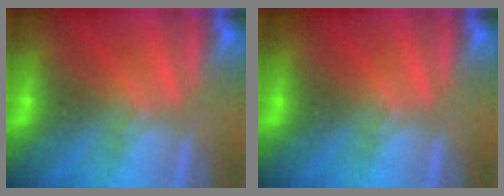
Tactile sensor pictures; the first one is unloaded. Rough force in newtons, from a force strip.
{"total": 0.0}